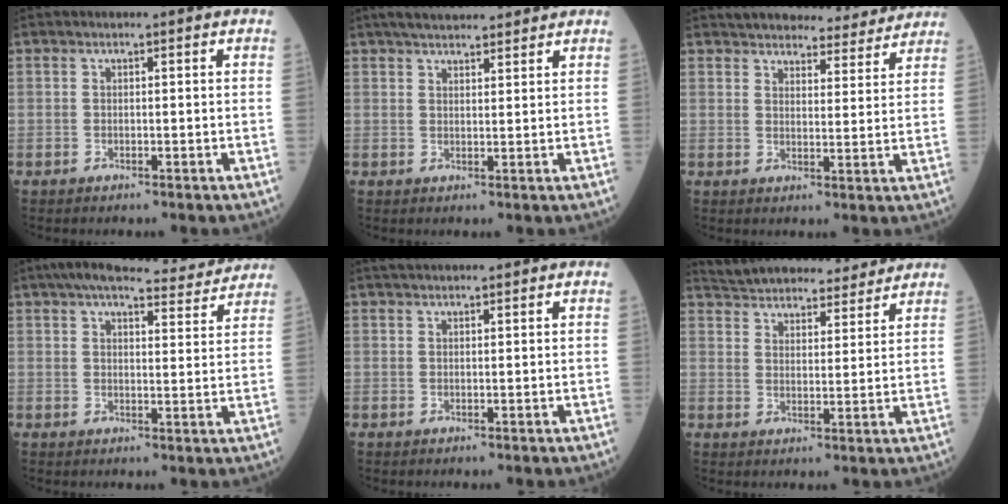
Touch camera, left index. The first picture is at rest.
{"total": 9.2, "force": [8.0, 2.0, 3.9], "torque": [-0.055, 0.028, 0.116]}
{"total": 12.8, "force": [12.0, 3.1, 3.3], "torque": [-0.020, 0.001, 0.143]}
{"total": 15.7, "force": [14.2, 3.2, 5.8], "torque": [-0.087, 0.027, 0.207]}
{"total": 3.7, "force": [3.3, 0.6, 1.6], "torque": [-0.018, 0.034, 0.052]}
{"total": 16.1, "force": [15.1, 3.6, 4.4], "torque": [-0.072, 0.020, 0.219]}